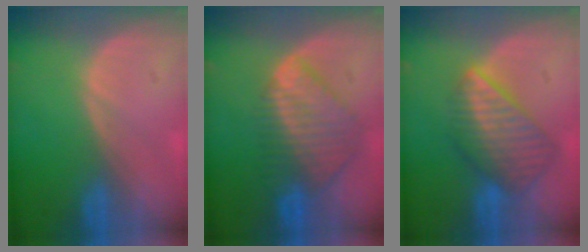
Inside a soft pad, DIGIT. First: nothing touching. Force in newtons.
{"total": 9.1, "press": 7.7, "slide": 4.8}
{"total": 8.6, "press": 7.6, "slide": 4.0}